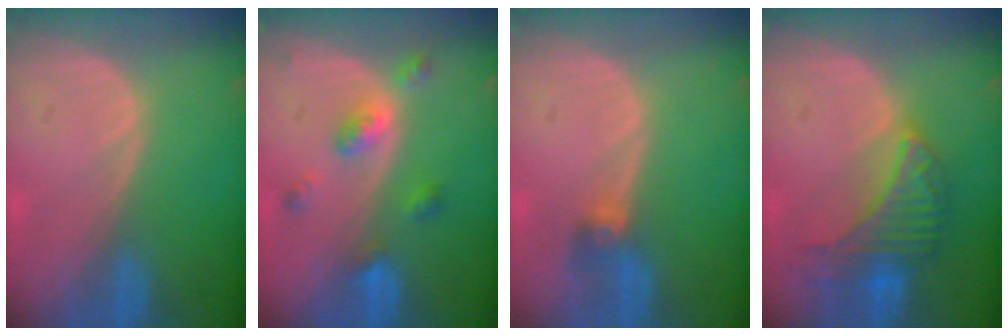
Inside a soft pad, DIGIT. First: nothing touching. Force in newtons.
{"total": 5.3, "press": 4.6, "slide": 2.5}
{"total": 2.6, "press": 2.6, "slide": 0.6}
{"total": 7.2, "press": 7.2, "slide": 0.1}